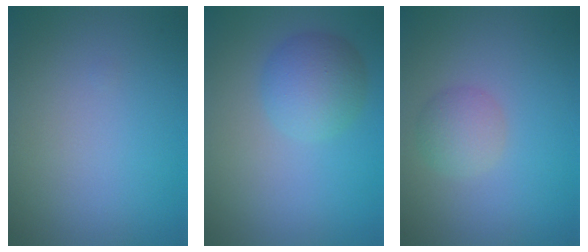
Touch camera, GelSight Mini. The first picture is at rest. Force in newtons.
{"total": 3.8, "press": 3.8, "slide": 0.1}
{"total": 2.3, "press": 2.3, "slide": 0.0}